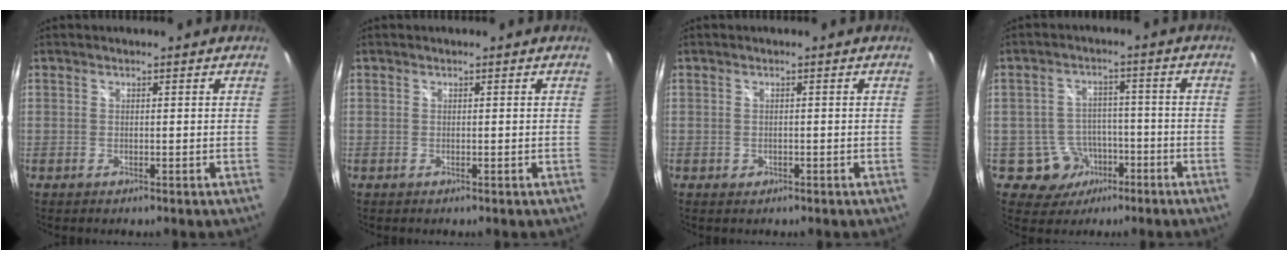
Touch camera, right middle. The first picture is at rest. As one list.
[{"total": 0.0}, {"total": 1.1, "force": [-0.5, 1.0, 0.3], "torque": [-0.005, -0.002, -0.005]}, {"total": 6.8, "force": [-3.5, 5.7, 0.9], "torque": [-0.029, 0.025, -0.040]}]